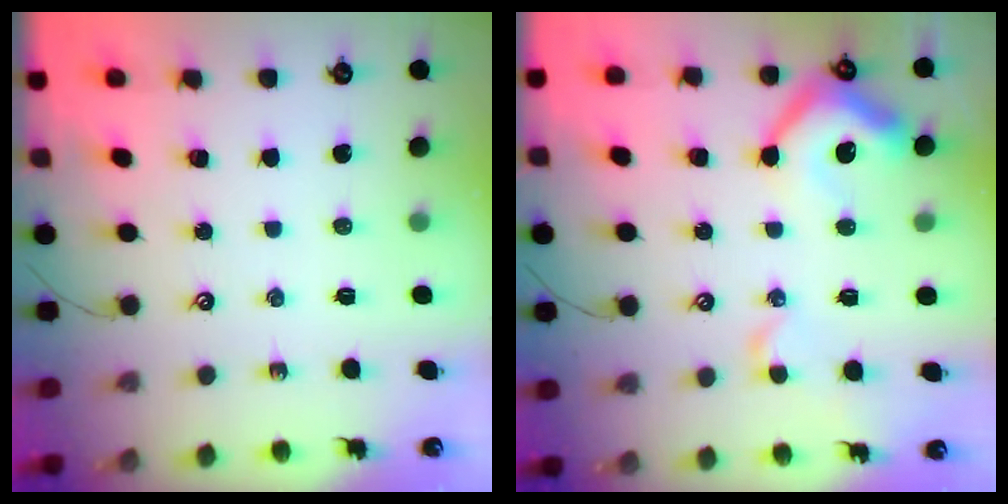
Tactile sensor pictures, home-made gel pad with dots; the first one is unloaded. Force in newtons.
{"total": 9.2, "press": 9.2, "slide": 0.9}